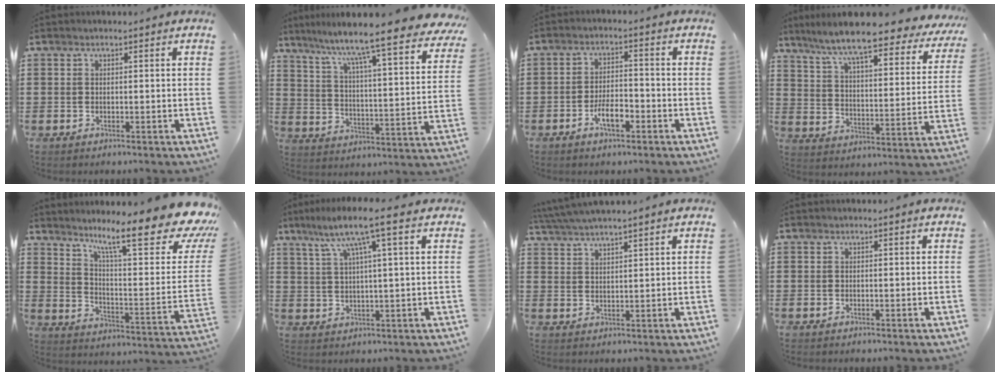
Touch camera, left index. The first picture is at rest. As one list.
[{"total": 9.3, "force": [7.8, -0.5, 5.0], "torque": [-0.111, -0.070, 0.119]}, {"total": 4.7, "force": [-2.3, 1.7, 3.7], "torque": [-0.068, 0.006, -0.044]}, {"total": 9.7, "force": [8.1, 0.3, 5.3], "torque": [-0.134, -0.053, 0.135]}, {"total": 16.3, "force": [11.6, 2.0, 11.3], "torque": [-0.190, -0.071, 0.183]}, {"total": 7.8, "force": [3.8, 0.2, 6.8], "torque": [-0.144, -0.003, 0.060]}, {"total": 3.6, "force": [3.4, -0.4, 1.2], "torque": [-0.033, -0.009, 0.062]}, {"total": 0.0}]